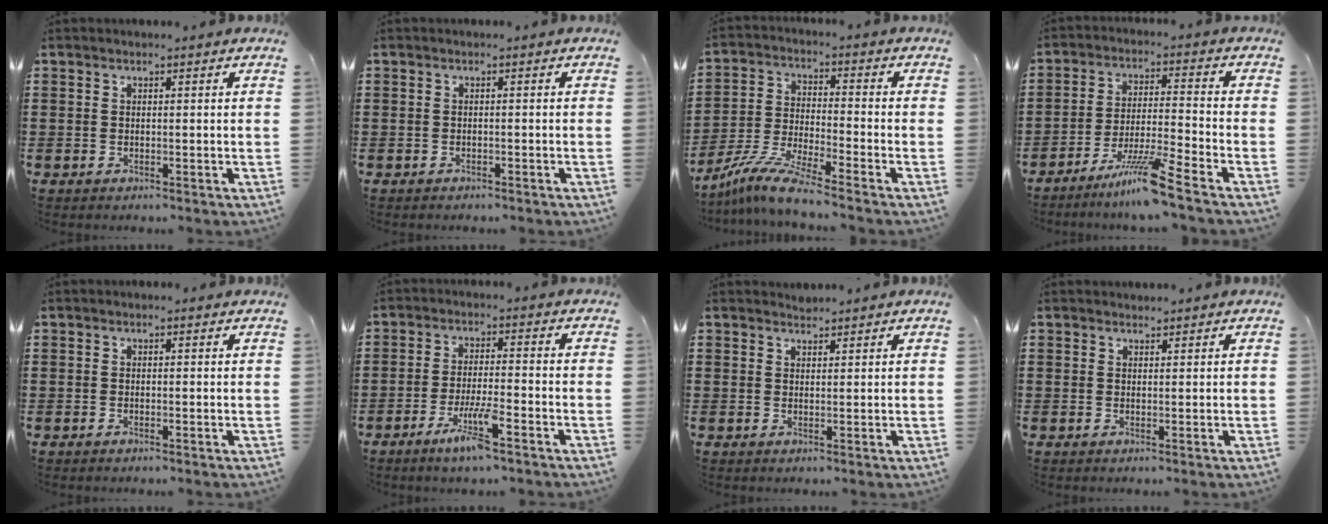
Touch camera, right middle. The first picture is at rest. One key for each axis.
{"total": 0.7, "fx": -0.7, "fy": 0.2, "fz": 0.1, "tx": -0.003, "ty": 0.000, "tz": -0.014}
{"total": 8.2, "fx": -7.2, "fy": -0.1, "fz": 3.9, "tx": -0.091, "ty": -0.007, "tz": -0.147}
{"total": 8.2, "fx": -6.3, "fy": -0.4, "fz": 5.3, "tx": -0.104, "ty": -0.011, "tz": -0.121}
{"total": 0.0}
{"total": 6.1, "fx": -3.8, "fy": 0.6, "fz": 4.8, "tx": -0.096, "ty": -0.008, "tz": -0.067}
{"total": 1.2, "fx": 1.2, "fy": 0.2, "fz": -0.2, "tx": 0.001, "ty": 0.000, "tz": 0.023}
{"total": 0.9, "fx": 0.8, "fy": 0.3, "fz": 0.0, "tx": -0.001, "ty": -0.001, "tz": 0.016}